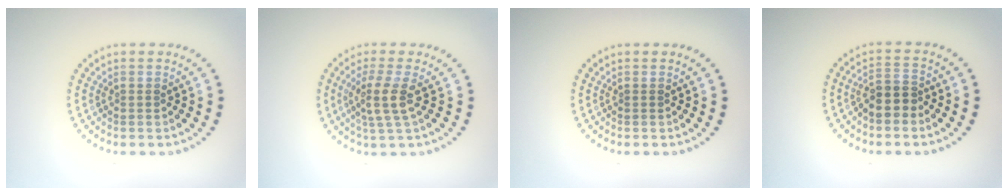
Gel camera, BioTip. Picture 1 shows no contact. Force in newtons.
{"total": 2.9, "press": 2.4, "slide": 1.7}
{"total": 0.0}
{"total": 2.7, "press": 2.3, "slide": 1.3}